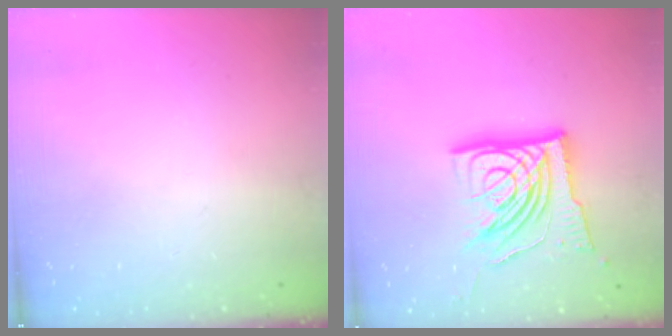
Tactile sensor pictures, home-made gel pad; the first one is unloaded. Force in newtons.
{"total": 18.0, "press": 17.9, "slide": 1.8}